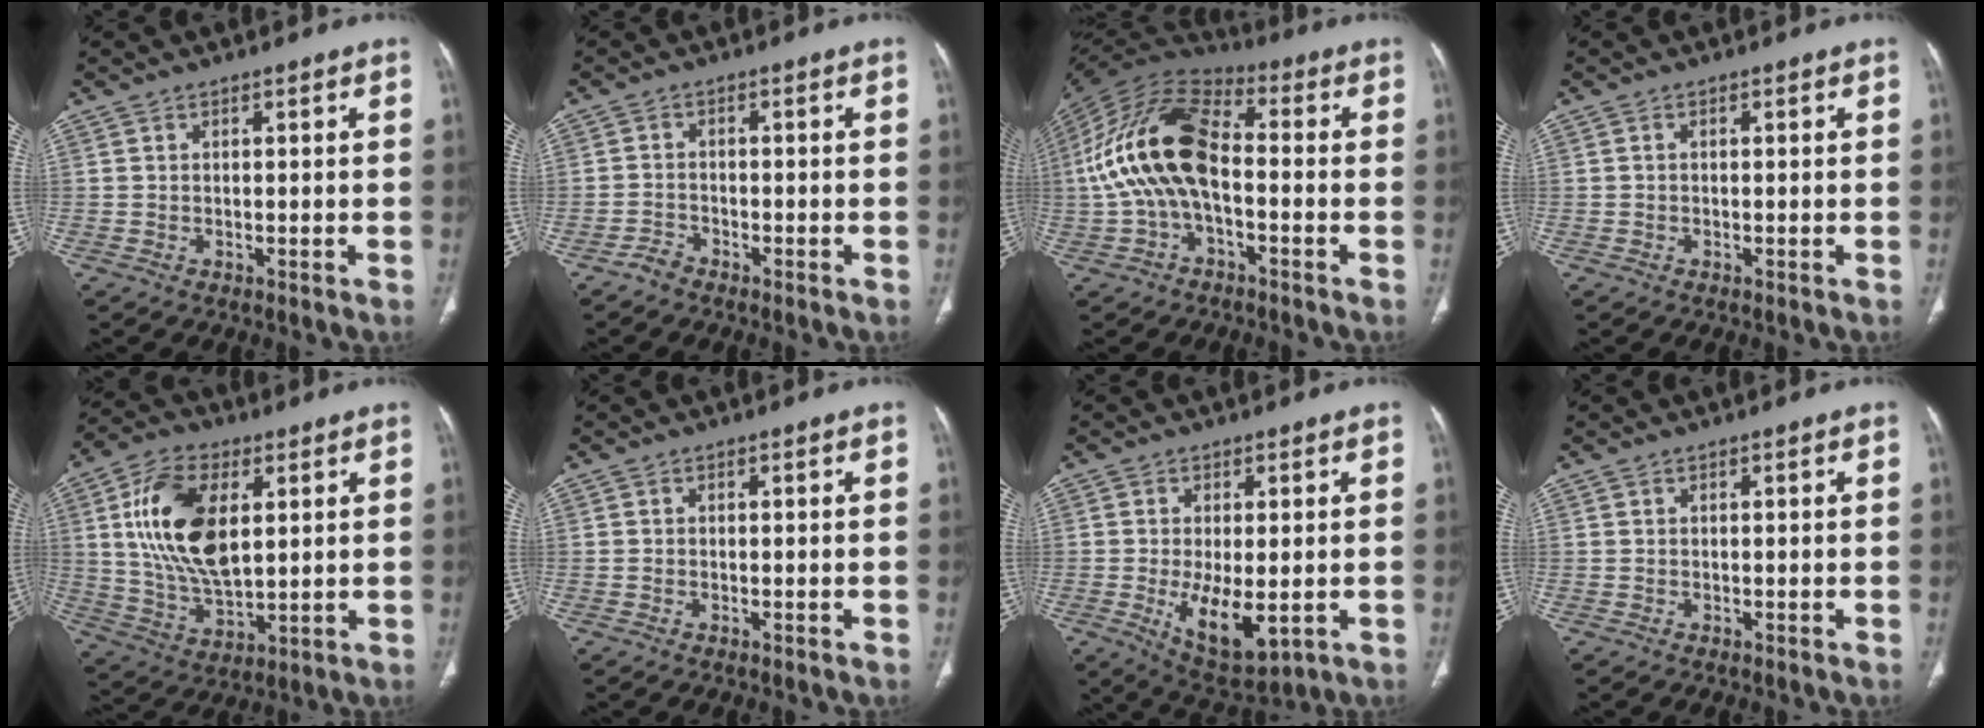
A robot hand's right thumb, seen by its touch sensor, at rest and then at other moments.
{"total": 2.0, "force": [-1.8, 0.8, 0.2], "torque": [-0.008, 0.008, -0.035]}
{"total": 17.6, "force": [-1.4, 9.6, 14.7], "torque": [-0.286, 0.040, -0.034]}
{"total": 0.0}
{"total": 17.5, "force": [4.2, 9.6, 14.1], "torque": [-0.255, -0.011, 0.083]}
{"total": 0.0}
{"total": 10.0, "force": [-2.0, 4.4, 8.8], "torque": [-0.140, -0.023, -0.018]}
{"total": 0.0}